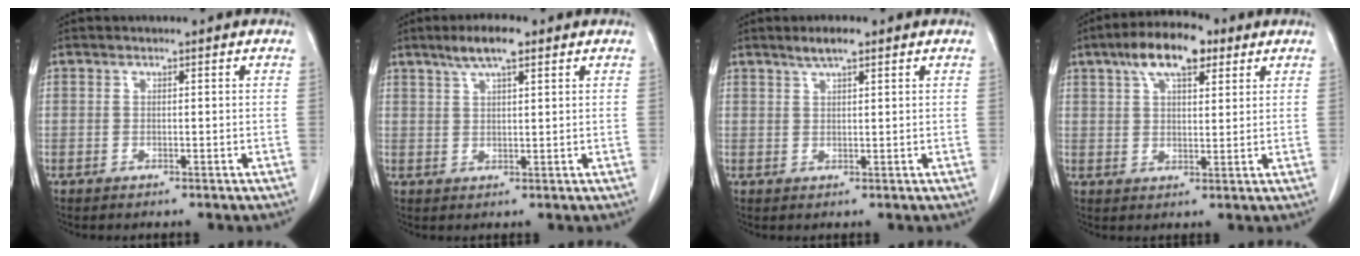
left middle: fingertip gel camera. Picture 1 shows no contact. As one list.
[{"total": 5.2, "force": [3.4, 0.8, 3.8], "torque": [-0.075, 0.008, 0.060]}, {"total": 2.9, "force": [2.1, 0.3, 1.9], "torque": [-0.043, 0.004, 0.038]}, {"total": 9.2, "force": [5.4, 3.4, 6.7], "torque": [-0.121, 0.023, 0.089]}]